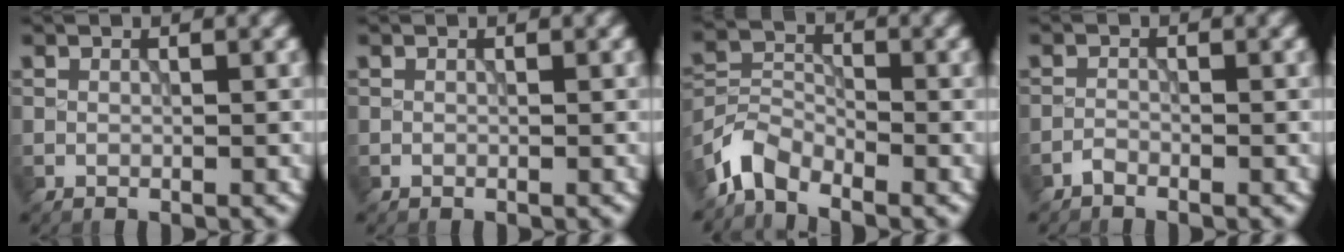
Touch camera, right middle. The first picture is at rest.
{"total": 0.0}
{"total": 3.9, "force": [-3.3, 1.6, 1.4], "torque": [-0.027, 0.002, -0.080]}
{"total": 0.8, "force": [-0.7, 0.1, 0.2], "torque": [-0.002, 0.000, -0.018]}